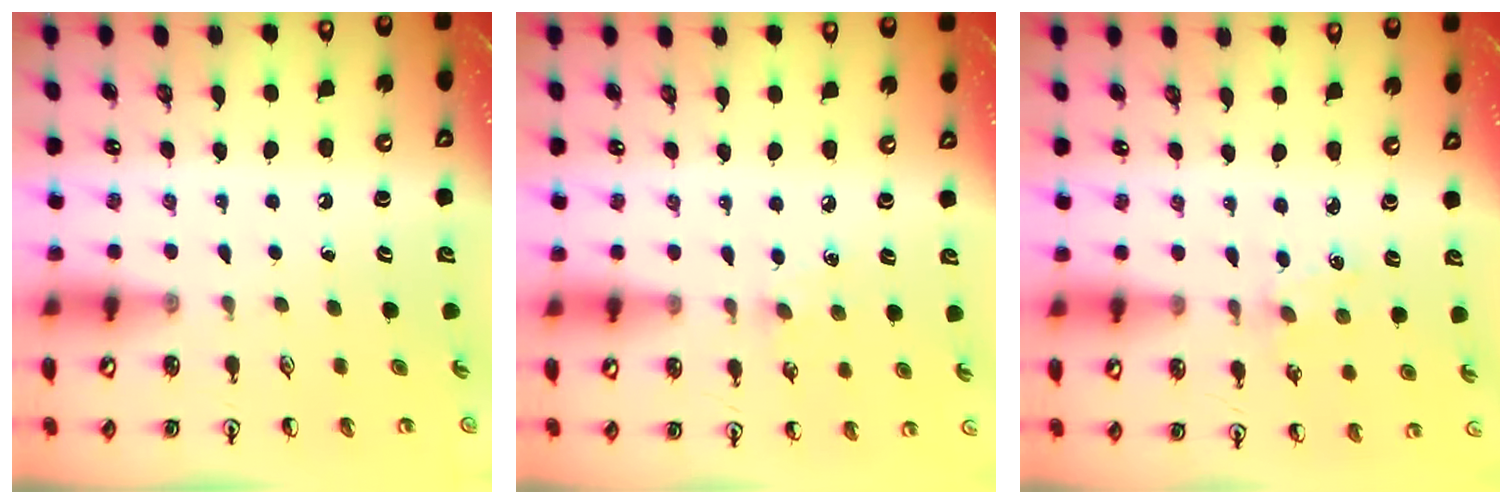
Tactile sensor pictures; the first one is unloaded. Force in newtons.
{"total": 5.5, "press": 5.4, "slide": 0.7}
{"total": 0.7, "press": 0.7, "slide": 0.2}